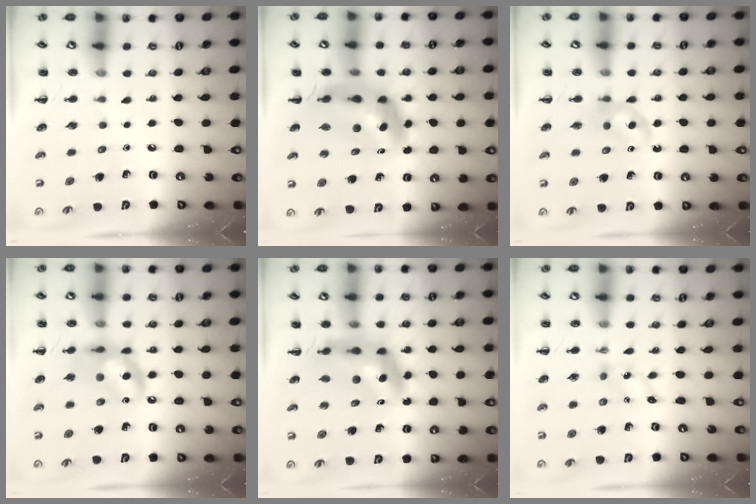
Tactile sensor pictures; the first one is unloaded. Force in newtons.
{"total": 11.0, "press": 10.4, "slide": 3.5}
{"total": 3.9, "press": 3.5, "slide": 1.7}
{"total": 12.4, "press": 12.1, "slide": 2.7}
{"total": 10.4, "press": 10.0, "slide": 2.9}
{"total": 0.8, "press": 0.8, "slide": 0.3}